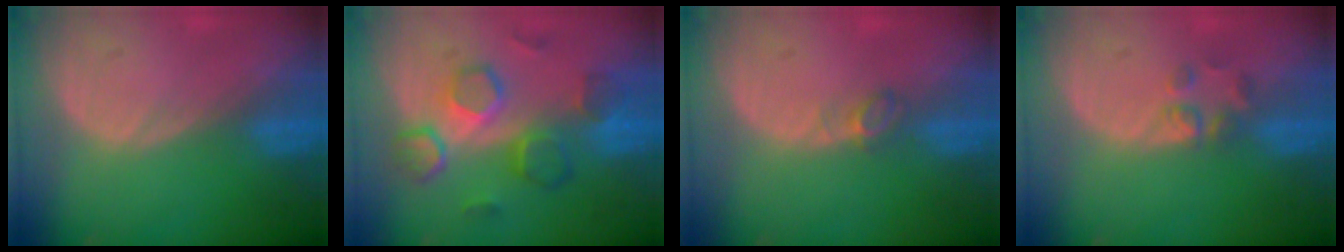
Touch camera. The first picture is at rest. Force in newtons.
{"total": 8.4, "press": 8.3, "slide": 1.4}
{"total": 2.0, "press": 1.9, "slide": 0.4}
{"total": 2.6, "press": 2.4, "slide": 0.9}